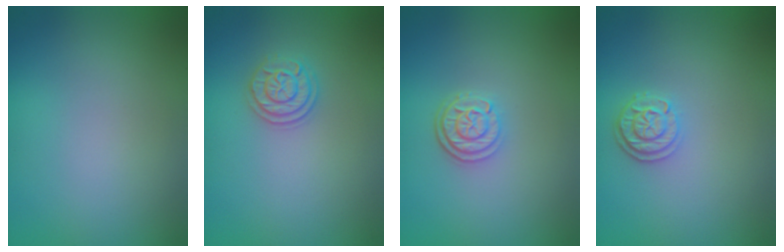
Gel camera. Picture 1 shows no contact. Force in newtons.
{"total": 2.1, "press": 2.1, "slide": 0.3}
{"total": 3.0, "press": 2.5, "slide": 1.6}
{"total": 2.5, "press": 2.1, "slide": 1.3}